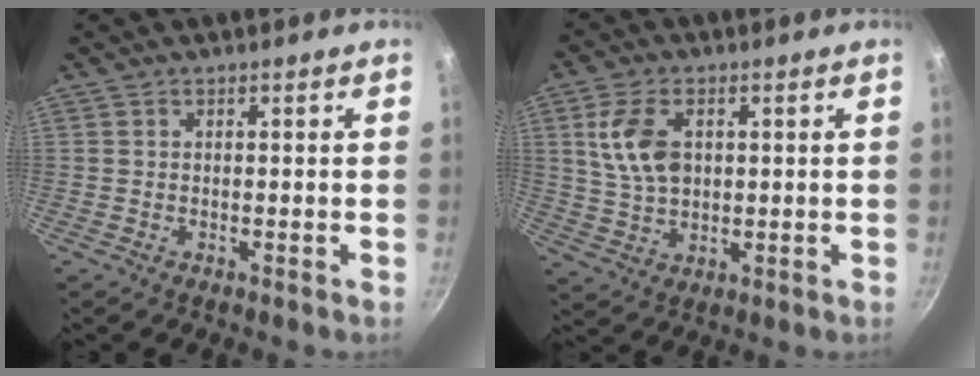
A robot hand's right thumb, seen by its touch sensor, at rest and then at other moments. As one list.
[{"total": 9.3, "force": [2.1, 5.9, 6.8], "torque": [-0.119, -0.005, 0.041]}]